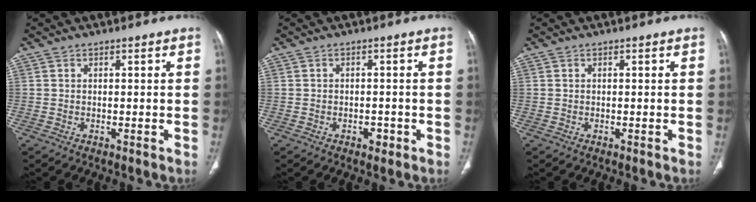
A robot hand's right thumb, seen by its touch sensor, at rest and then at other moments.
{"total": 1.9, "force": [-0.9, 1.3, 1.1], "torque": [-0.010, 0.003, -0.010]}
{"total": 0.0}